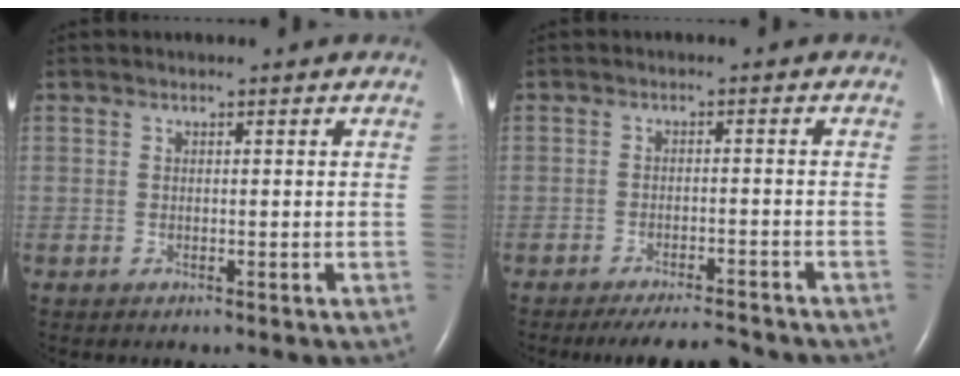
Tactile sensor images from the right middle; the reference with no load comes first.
{"total": 7.3, "force": [-6.8, 0.9, 2.5], "torque": [-0.036, -0.010, -0.099]}